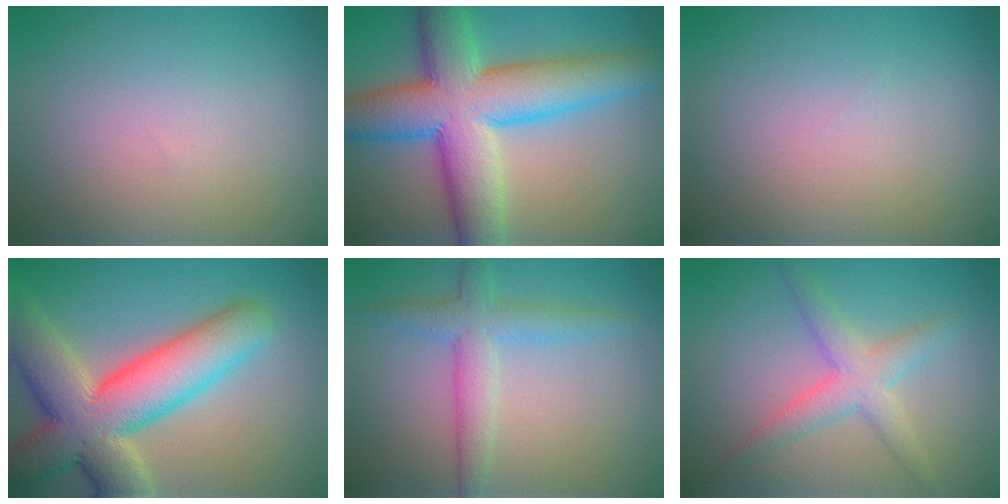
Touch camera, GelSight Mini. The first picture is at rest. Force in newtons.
{"total": 11.9, "press": 11.9, "slide": 0.5}
{"total": 0.0}
{"total": 11.4, "press": 11.4, "slide": 1.1}
{"total": 3.5, "press": 3.5, "slide": 0.1}
{"total": 3.5, "press": 3.5, "slide": 0.0}